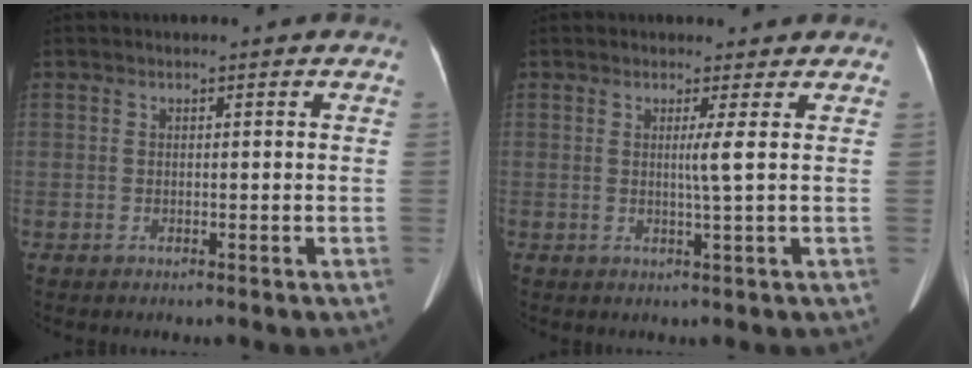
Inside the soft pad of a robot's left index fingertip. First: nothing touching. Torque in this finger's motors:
{"motor_torque": [0.25, -0.18, 0.25, 0.02]}